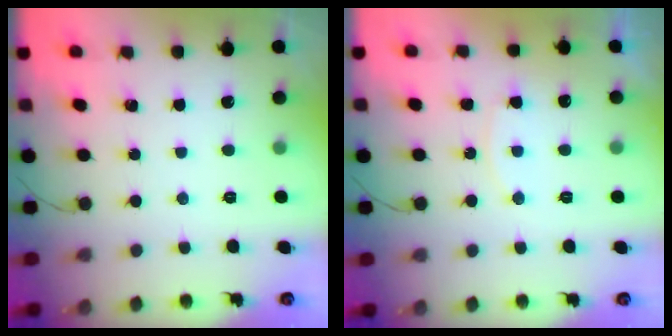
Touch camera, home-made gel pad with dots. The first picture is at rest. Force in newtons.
{"total": 7.5, "press": 7.4, "slide": 0.7}